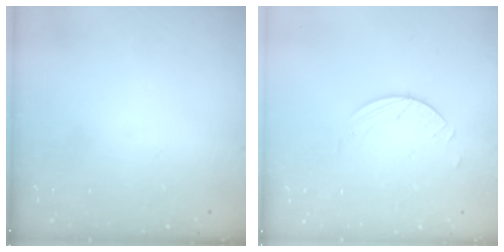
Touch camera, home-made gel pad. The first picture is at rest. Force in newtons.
{"total": 1.7, "press": 1.7, "slide": 0.2}